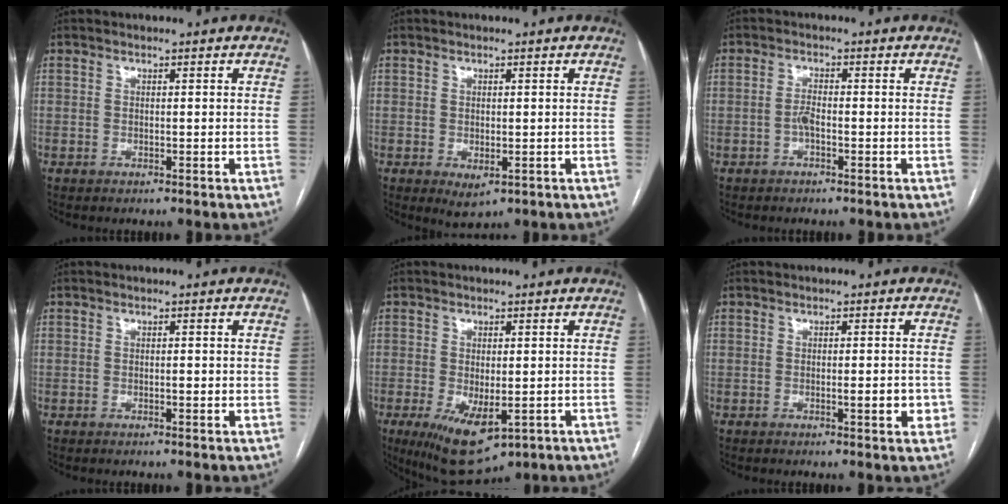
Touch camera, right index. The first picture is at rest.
{"total": 2.8, "force": [-1.0, 1.5, 2.1], "torque": [-0.029, -0.005, -0.003]}
{"total": 1.9, "force": [-0.8, 0.5, 1.7], "torque": [-0.034, 0.002, -0.016]}
{"total": 1.1, "force": [0.0, 0.3, 1.0], "torque": [-0.016, -0.001, -0.001]}
{"total": 10.3, "force": [-4.3, 4.5, 8.2], "torque": [-0.144, -0.025, -0.055]}
{"total": 3.4, "force": [-0.8, 0.8, 3.2], "torque": [-0.044, -0.002, -0.009]}